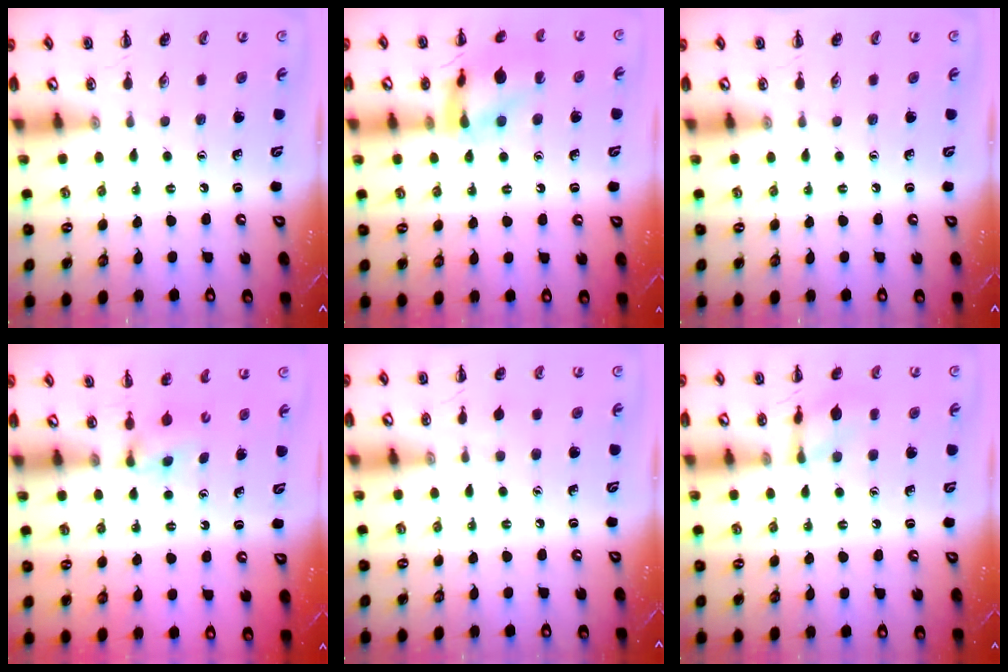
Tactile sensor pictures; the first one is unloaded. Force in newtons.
{"total": 12.8, "press": 12.7, "slide": 1.3}
{"total": 0.0}
{"total": 2.3, "press": 2.1, "slide": 1.0}
{"total": 2.4, "press": 2.3, "slide": 0.9}
{"total": 9.6, "press": 9.6, "slide": 0.5}